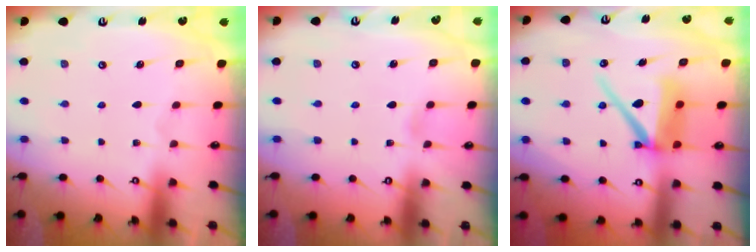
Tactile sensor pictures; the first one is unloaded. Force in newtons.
{"total": 2.4, "press": 2.4, "slide": 0.3}
{"total": 11.1, "press": 11.0, "slide": 1.3}